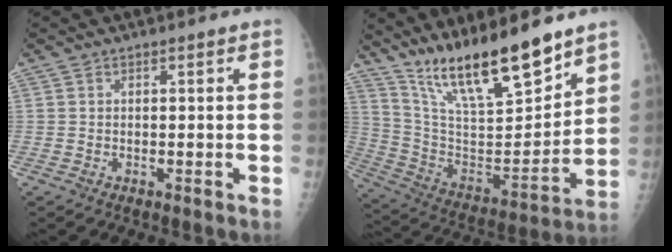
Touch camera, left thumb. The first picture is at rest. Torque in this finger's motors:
{"motor_torque": [0.58, 0.56, 1.44, -1.33, 0.11]}